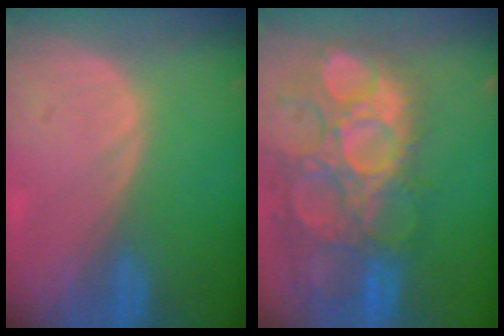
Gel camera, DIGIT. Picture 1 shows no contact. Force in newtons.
{"total": 15.2, "press": 12.6, "slide": 8.5}